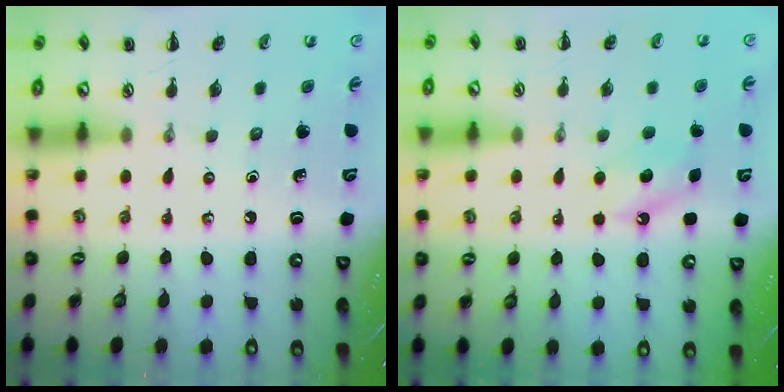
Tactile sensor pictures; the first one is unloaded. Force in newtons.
{"total": 7.2, "press": 7.0, "slide": 1.9}